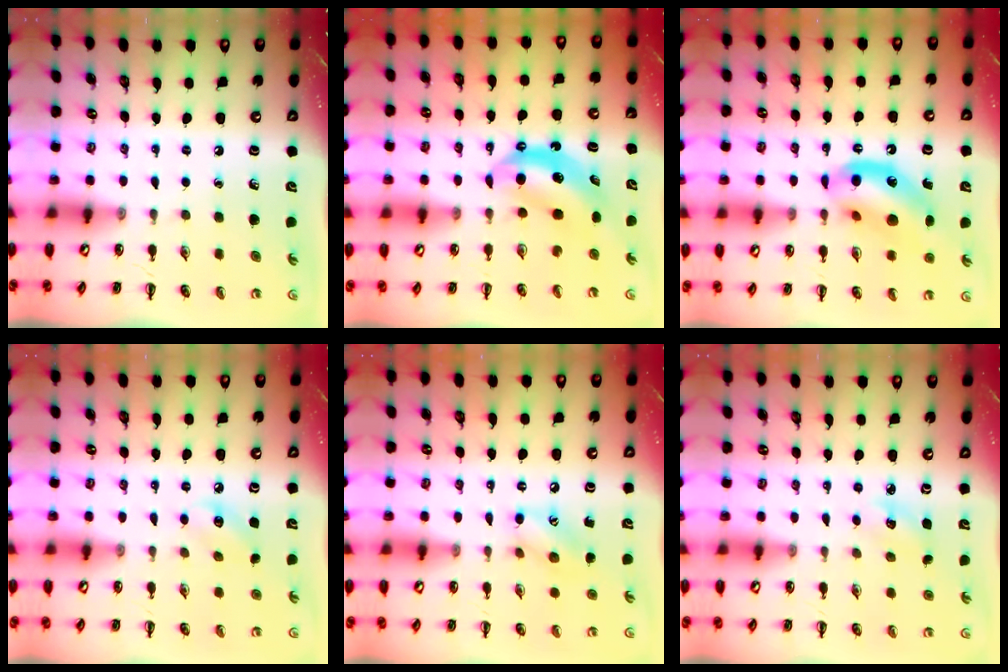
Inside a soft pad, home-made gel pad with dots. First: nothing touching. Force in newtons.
{"total": 6.1, "press": 6.1, "slide": 0.6}
{"total": 14.3, "press": 13.8, "slide": 3.5}
{"total": 6.2, "press": 6.0, "slide": 1.7}
{"total": 8.9, "press": 8.9, "slide": 0.7}
{"total": 3.6, "press": 3.4, "slide": 1.0}